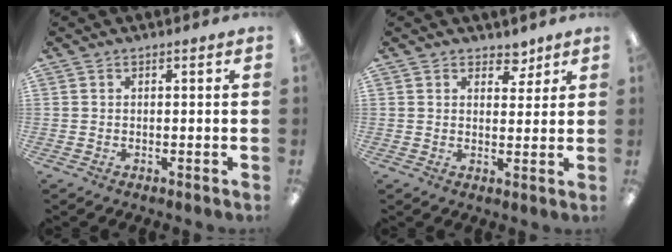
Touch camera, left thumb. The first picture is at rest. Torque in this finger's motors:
{"motor_torque": [-0.13, -0.11, -0.18, -0.24, -0.01]}